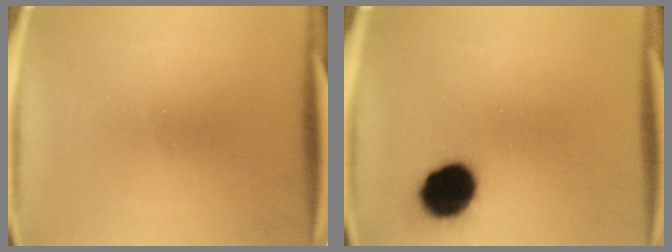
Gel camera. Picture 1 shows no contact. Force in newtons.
{"total": 12.9}